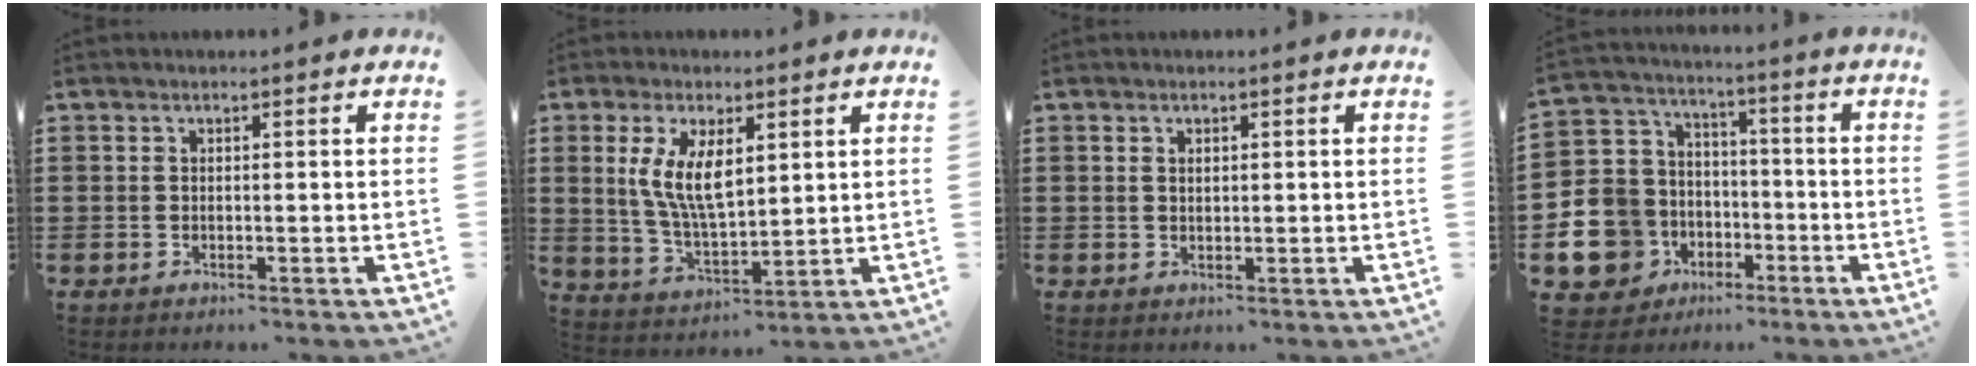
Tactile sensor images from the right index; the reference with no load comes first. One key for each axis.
{"total": 8.0, "fx": 2.5, "fy": 3.2, "fz": 6.9, "tx": -0.145, "ty": 0.003, "tz": 0.045}
{"total": 0.8, "fx": 0.6, "fy": 0.3, "fz": 0.5, "tx": -0.010, "ty": 0.001, "tz": 0.012}
{"total": 12.1, "fx": -5.7, "fy": 10.3, "fz": 2.9, "tx": -0.123, "ty": 0.014, "tz": -0.102}